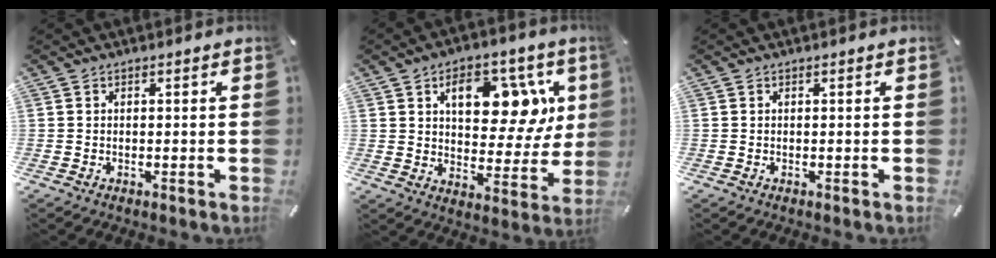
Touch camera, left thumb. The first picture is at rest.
{"total": 15.2, "force": [6.2, 8.9, 10.6], "torque": [-0.128, -0.028, 0.102]}
{"total": 0.0}